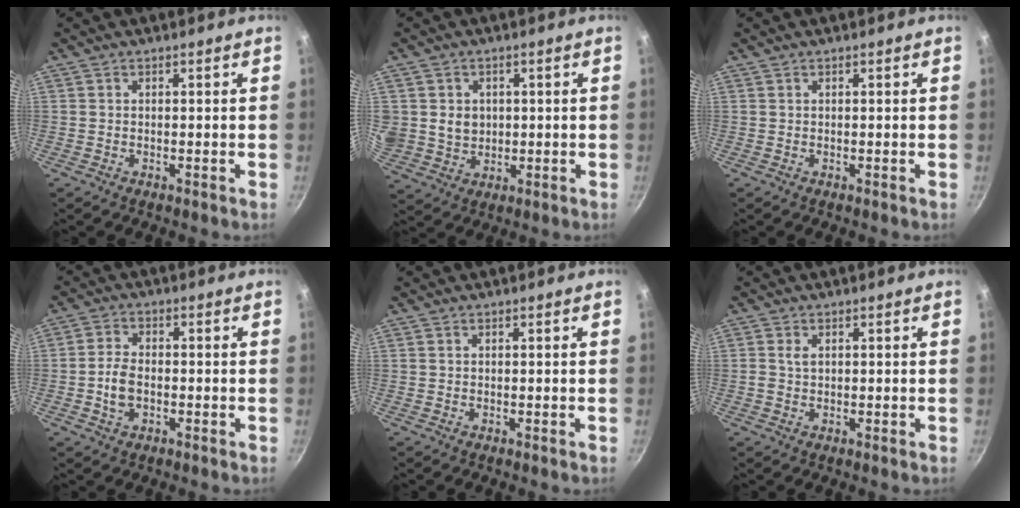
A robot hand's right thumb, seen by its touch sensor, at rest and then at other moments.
{"total": 7.8, "force": [1.3, 6.9, 3.4], "torque": [-0.046, -0.004, 0.035]}
{"total": 0.0}
{"total": 5.3, "force": [-1.3, 3.4, 3.9], "torque": [-0.076, 0.015, -0.029]}
{"total": 0.0}
{"total": 1.6, "force": [0.3, 1.1, 1.1], "torque": [-0.022, 0.002, 0.003]}